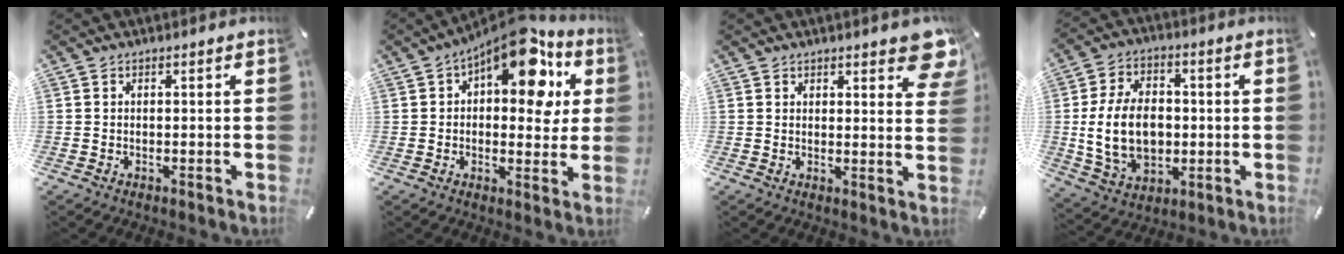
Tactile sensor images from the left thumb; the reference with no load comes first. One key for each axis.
{"total": 16.9, "fx": 8.7, "fy": 8.4, "fz": 11.8, "tx": -0.156, "ty": -0.057, "tz": 0.144}
{"total": 6.0, "fx": 4.5, "fy": 2.4, "fz": 3.2, "tx": -0.026, "ty": -0.028, "tz": 0.074}
{"total": 15.7, "fx": -0.6, "fy": 11.3, "fz": 11.0, "tx": -0.230, "ty": 0.006, "tz": -0.008}